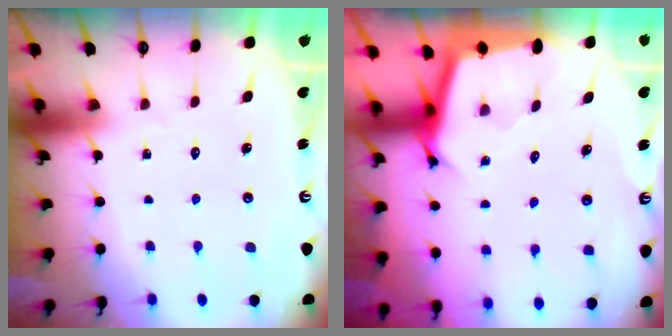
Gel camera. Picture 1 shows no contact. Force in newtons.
{"total": 2.5, "press": 2.5, "slide": 0.1}